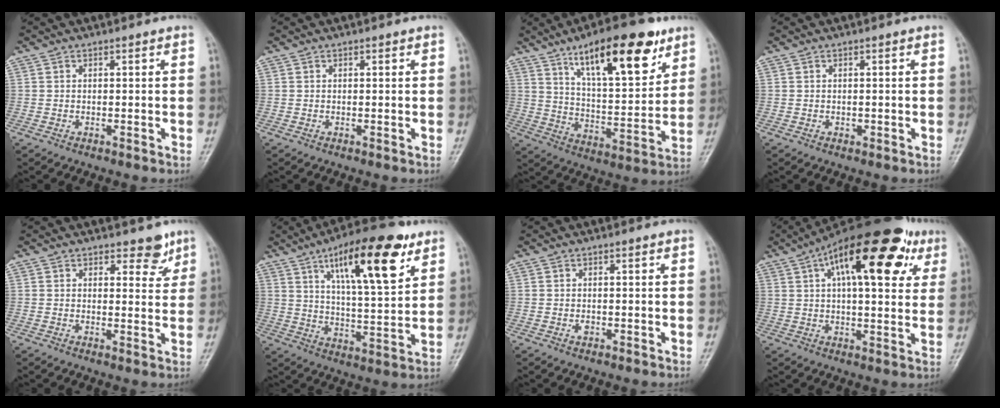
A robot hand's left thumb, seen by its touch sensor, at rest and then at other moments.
{"total": 0.5, "force": [0.3, 0.3, 0.3], "torque": [-0.002, -0.001, 0.002]}
{"total": 19.8, "force": [11.5, 6.8, 14.6], "torque": [-0.190, -0.051, 0.191]}
{"total": 0.5, "force": [0.1, 0.4, 0.2], "torque": [0.001, 0.001, -0.001]}
{"total": 4.0, "force": [2.9, 2.2, 1.6], "torque": [0.008, -0.018, 0.037]}
{"total": 18.8, "force": [9.7, 5.8, 15.0], "torque": [-0.209, -0.036, 0.154]}
{"total": 0.9, "force": [-0.1, 0.7, 0.6], "torque": [-0.006, 0.000, -0.002]}
{"total": 24.1, "force": [10.4, 9.9, 19.4], "torque": [-0.271, 0.016, 0.151]}